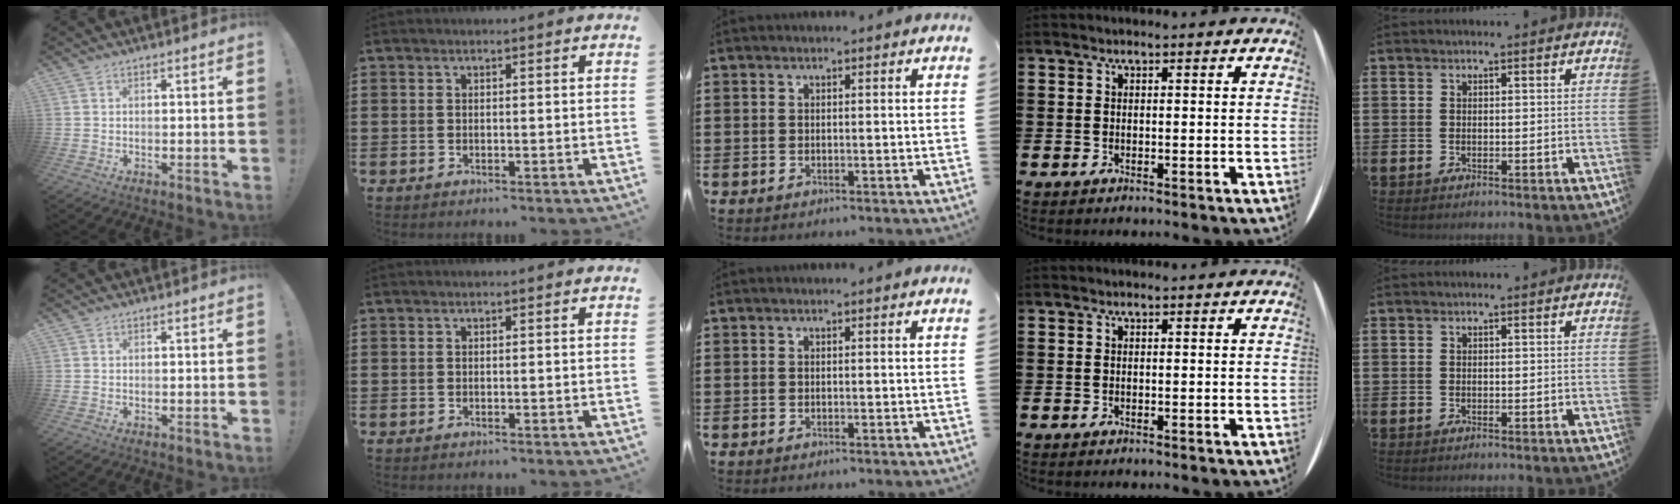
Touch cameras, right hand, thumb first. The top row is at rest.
{}